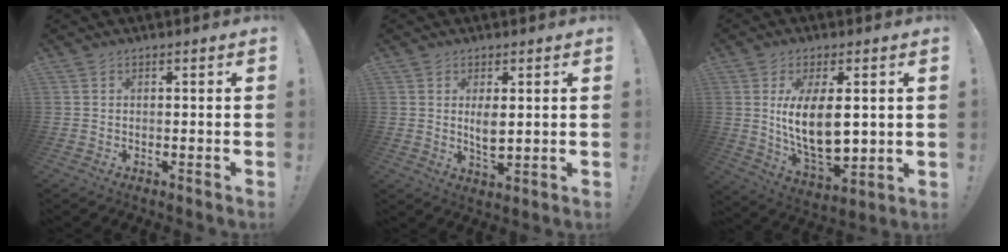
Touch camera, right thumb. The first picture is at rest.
{"total": 4.5, "force": [1.4, 2.0, 3.7], "torque": [-0.049, -0.013, 0.020]}
{"total": 15.8, "force": [2.1, 6.8, 14.1], "torque": [-0.258, -0.023, 0.029]}